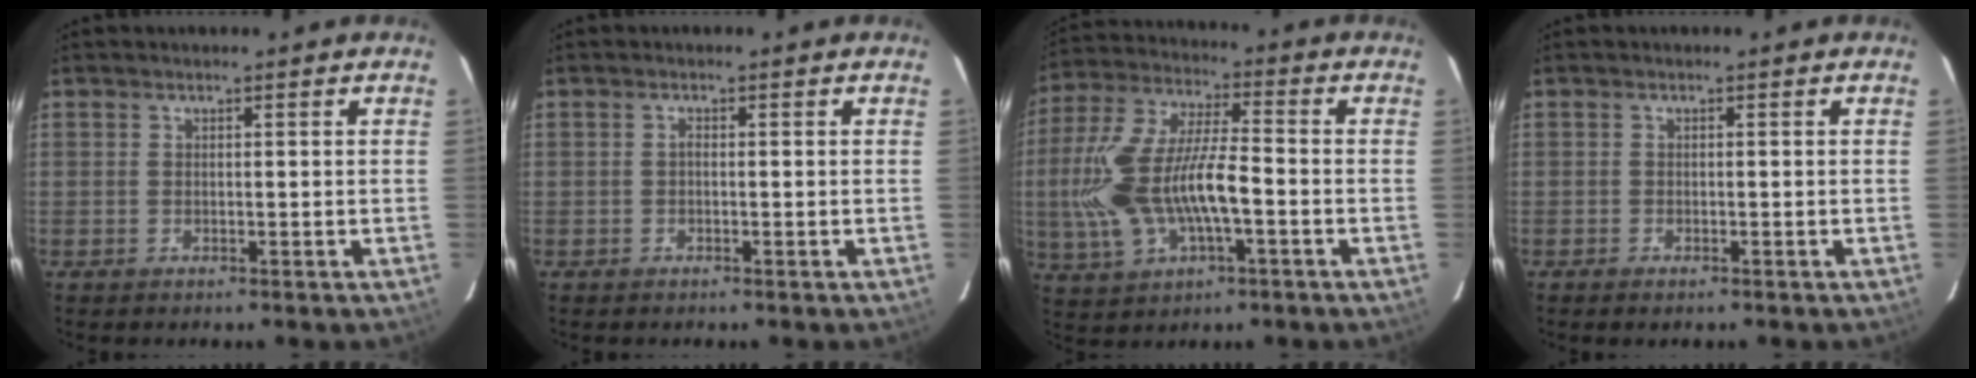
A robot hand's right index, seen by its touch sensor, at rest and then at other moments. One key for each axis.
{"total": 0.5, "fx": -0.2, "fy": 0.3, "fz": 0.4, "tx": -0.005, "ty": 0.004, "tz": -0.006}
{"total": 17.4, "fx": -3.7, "fy": 7.4, "fz": 15.3, "tx": -0.329, "ty": 0.001, "tz": -0.064}
{"total": 1.1, "fx": -0.9, "fy": 0.4, "fz": 0.6, "tx": -0.013, "ty": -0.004, "tz": -0.017}